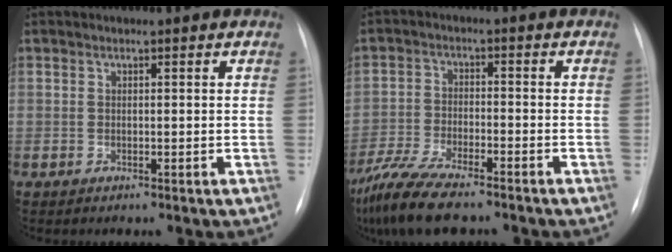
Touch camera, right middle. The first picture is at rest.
{"total": 11.1, "force": [-8.9, 2.2, 6.3], "torque": [-0.123, -0.028, -0.156]}